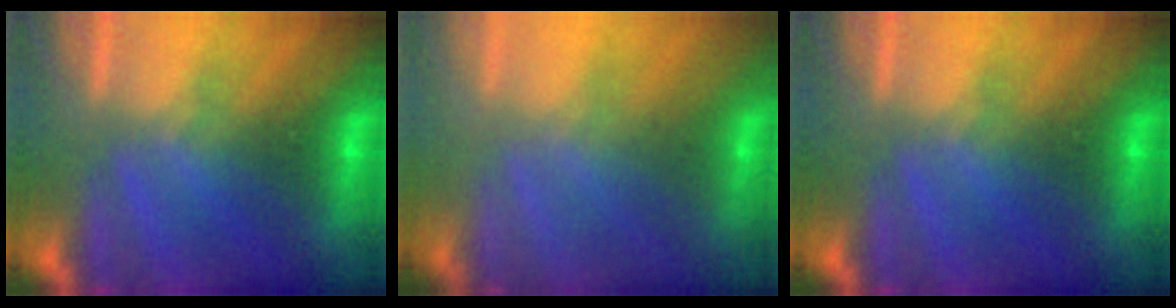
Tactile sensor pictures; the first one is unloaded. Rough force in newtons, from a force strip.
{"total": 2.5}
{"total": 0.0}